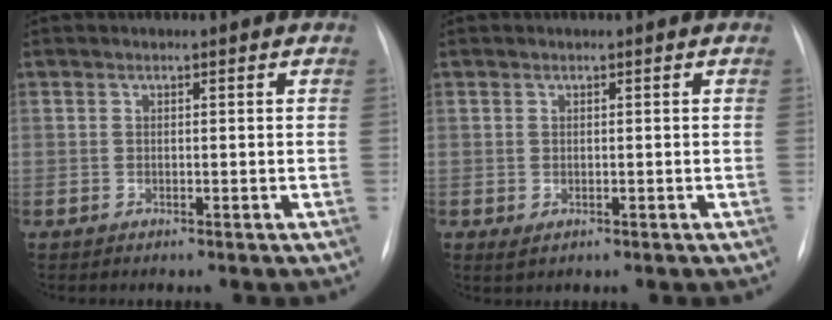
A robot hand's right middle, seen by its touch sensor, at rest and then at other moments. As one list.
[{"total": 0.9, "force": [-0.2, 0.6, 0.6], "torque": [-0.011, -0.003, 0.003]}]